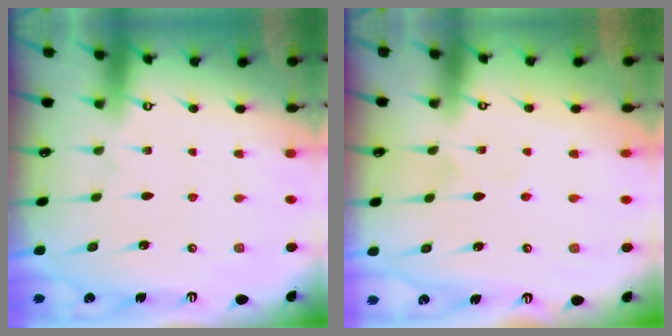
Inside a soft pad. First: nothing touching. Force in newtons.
{"total": 2.5, "press": 2.3, "slide": 0.9}